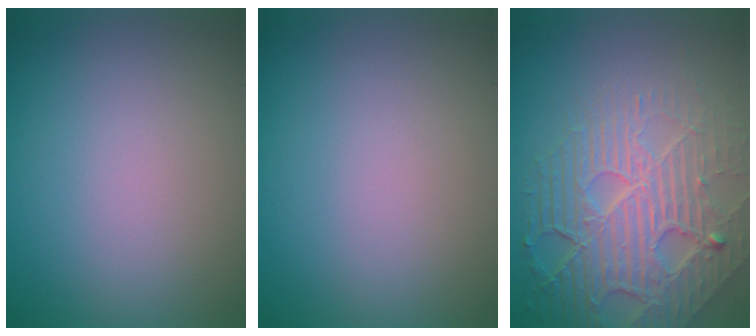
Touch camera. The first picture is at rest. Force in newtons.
{"total": 0.0}
{"total": 8.0, "press": 5.6, "slide": 5.7}